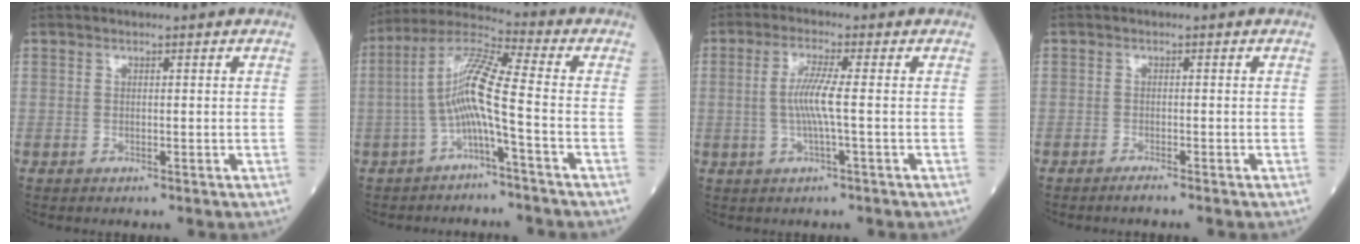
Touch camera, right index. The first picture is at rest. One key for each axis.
{"total": 9.1, "fx": -2.2, "fy": -0.1, "fz": 8.8, "tx": -0.178, "ty": 0.025, "tz": -0.048}
{"total": 5.0, "fx": -0.2, "fy": -0.4, "fz": 5.0, "tx": -0.103, "ty": 0.003, "tz": -0.004}
{"total": 1.5, "fx": -1.3, "fy": -0.3, "fz": 0.7, "tx": -0.016, "ty": 0.000, "tz": -0.020}